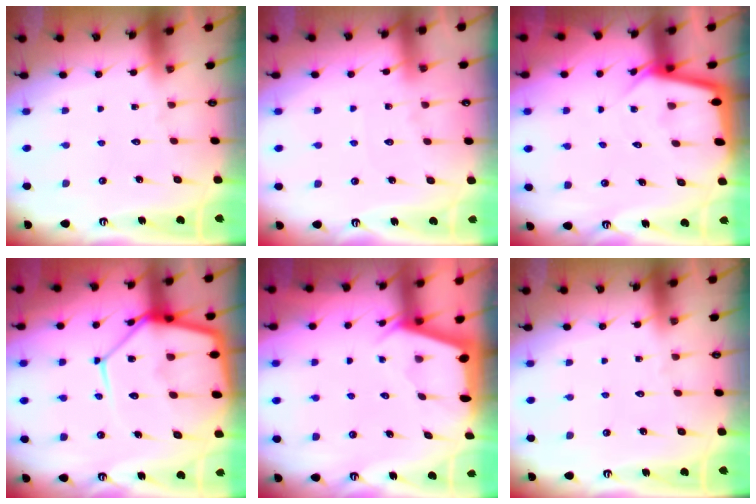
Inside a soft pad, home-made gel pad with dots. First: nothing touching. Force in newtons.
{"total": 3.0, "press": 3.0, "slide": 0.5}
{"total": 4.9, "press": 4.9, "slide": 0.6}
{"total": 18.9, "press": 18.8, "slide": 1.9}
{"total": 2.4, "press": 2.4, "slide": 0.3}
{"total": 0.0}